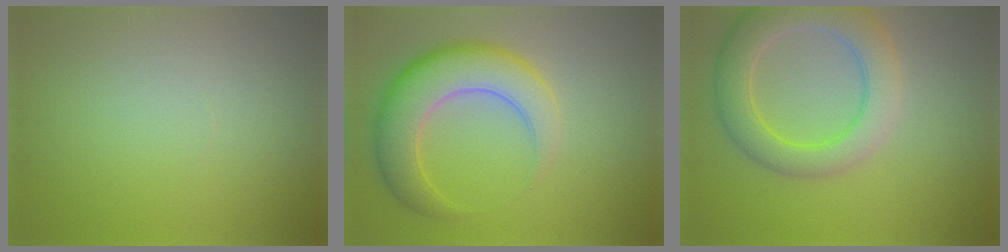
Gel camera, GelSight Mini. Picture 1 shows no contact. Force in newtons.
{"total": 7.3, "press": 7.3, "slide": 0.6}
{"total": 6.5, "press": 6.5, "slide": 0.7}